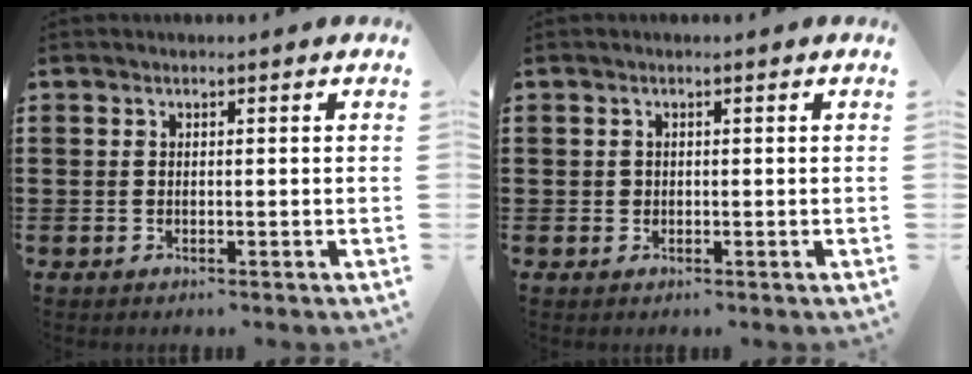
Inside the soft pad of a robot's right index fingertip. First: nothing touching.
{"total": 0.7, "force": [0.1, 0.6, 0.2], "torque": [-0.005, 0.004, 0.001]}